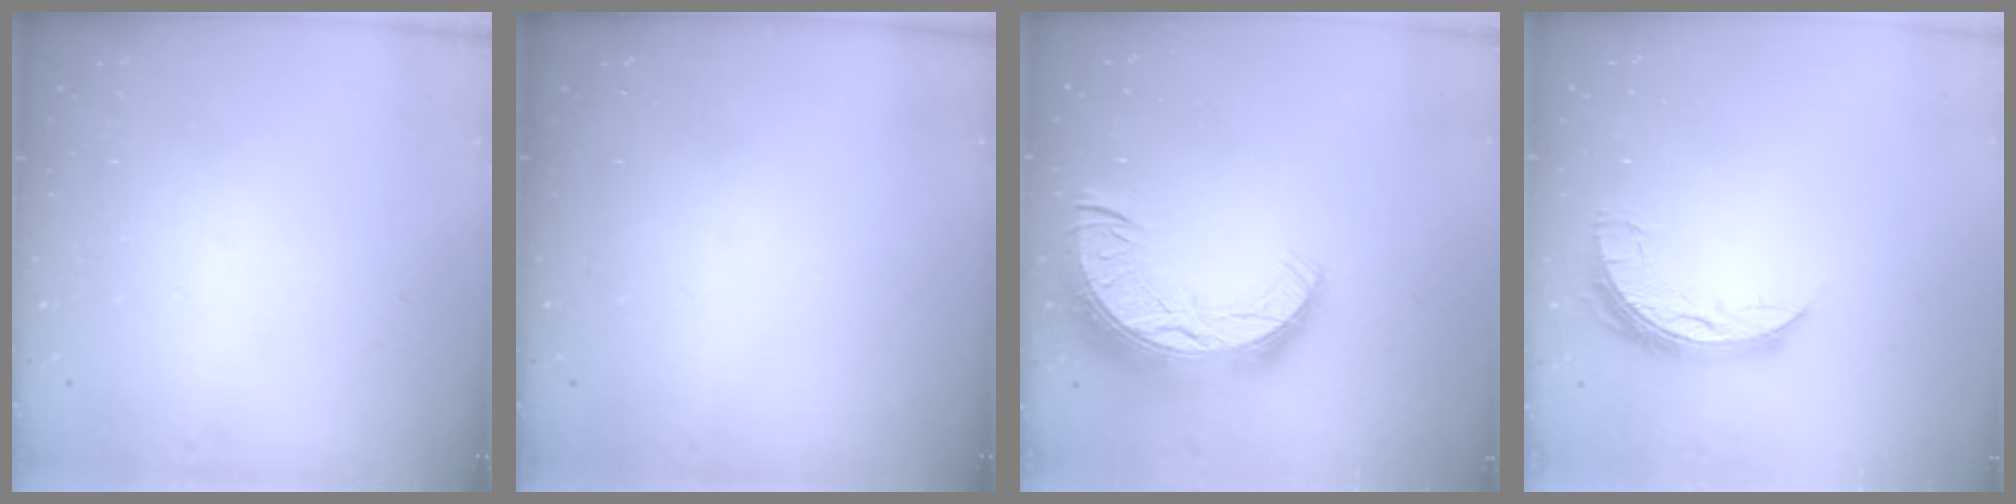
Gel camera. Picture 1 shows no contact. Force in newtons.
{"total": 0.0}
{"total": 19.3, "press": 19.2, "slide": 1.4}
{"total": 7.7, "press": 7.6, "slide": 0.6}